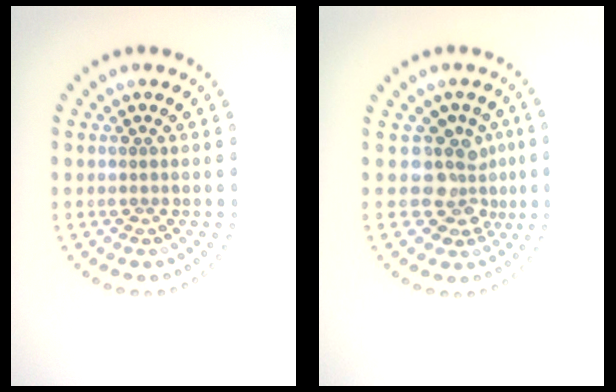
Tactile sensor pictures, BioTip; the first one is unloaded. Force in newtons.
{"total": 3.6, "press": 2.8, "slide": 2.2}